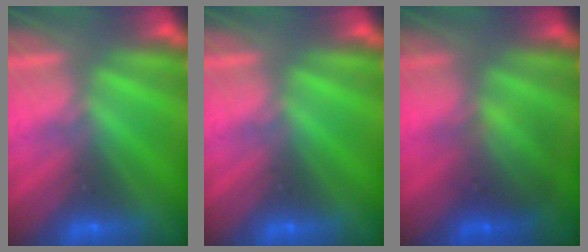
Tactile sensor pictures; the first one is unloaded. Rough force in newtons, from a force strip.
{"total": 0.0}
{"total": 2.1}